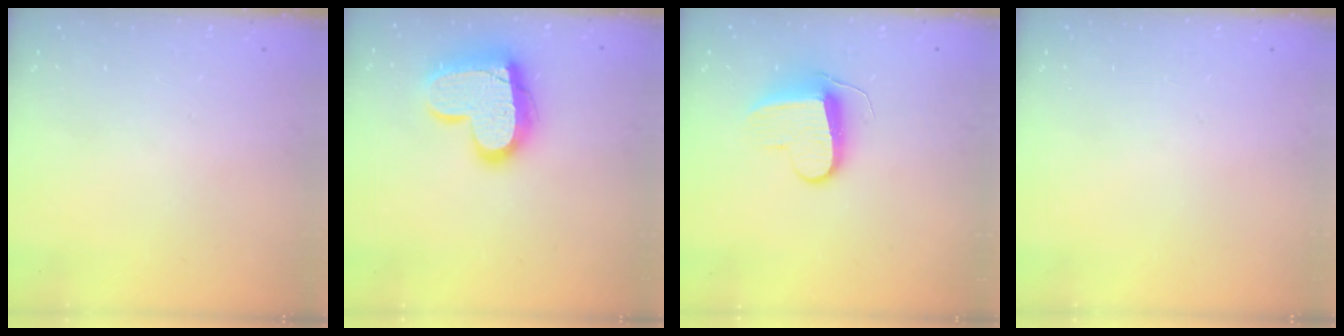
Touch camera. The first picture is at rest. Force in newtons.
{"total": 17.2, "press": 17.2, "slide": 1.3}
{"total": 9.0, "press": 9.0, "slide": 0.6}
{"total": 0.0}